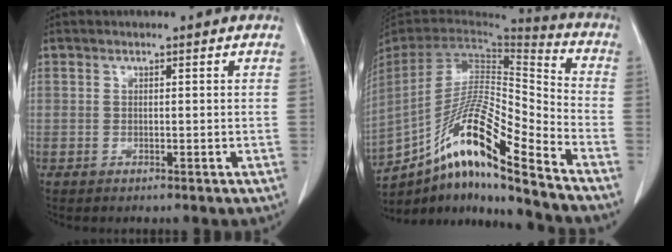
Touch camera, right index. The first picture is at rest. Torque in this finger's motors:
{"motor_torque": [1.21, -0.93, 0.68, 0.18]}